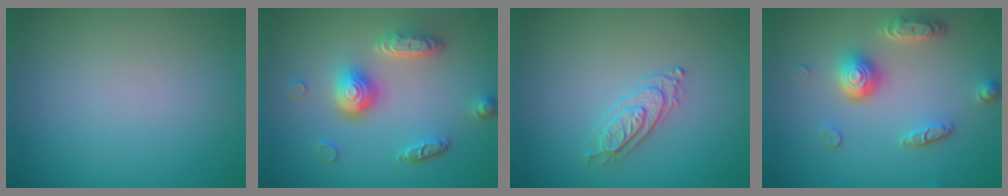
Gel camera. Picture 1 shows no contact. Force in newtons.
{"total": 4.8, "press": 3.7, "slide": 3.1}
{"total": 2.2, "press": 2.2, "slide": 0.5}
{"total": 4.8, "press": 3.7, "slide": 3.1}